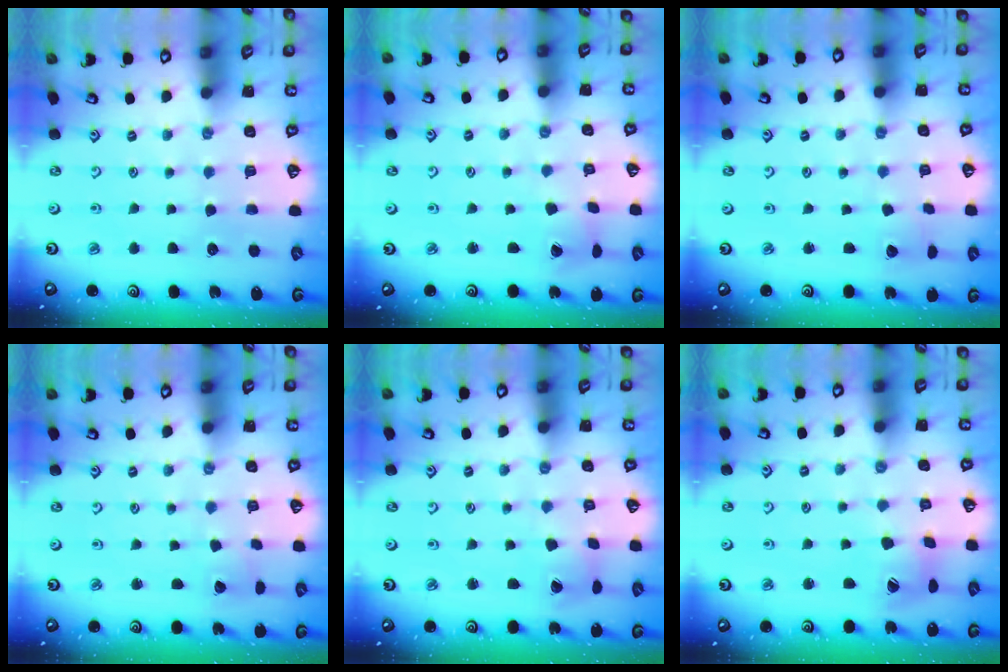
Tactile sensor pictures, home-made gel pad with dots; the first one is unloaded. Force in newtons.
{"total": 2.8, "press": 2.7, "slide": 0.4}
{"total": 3.0, "press": 3.0, "slide": 0.3}
{"total": 1.8, "press": 1.7, "slide": 0.3}
{"total": 2.8, "press": 2.8, "slide": 0.4}
{"total": 8.8, "press": 8.8, "slide": 1.2}